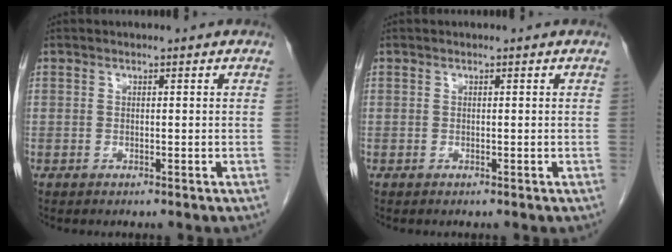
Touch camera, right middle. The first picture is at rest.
{"total": 0.0}